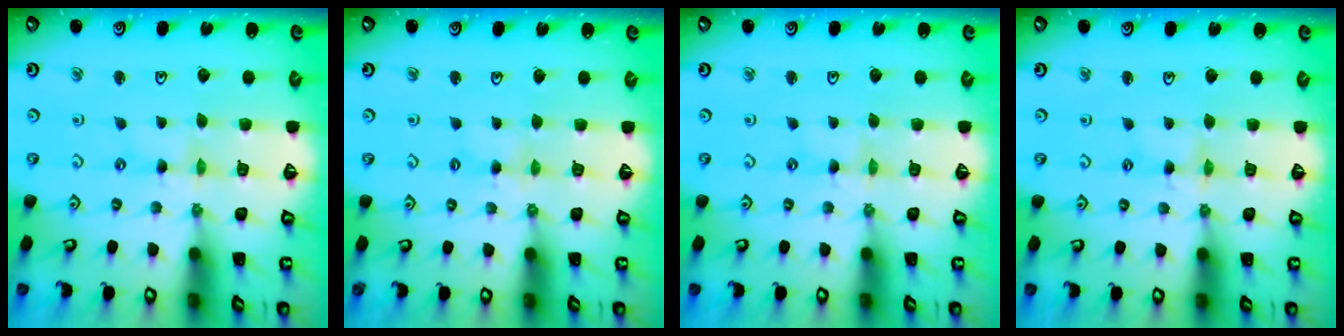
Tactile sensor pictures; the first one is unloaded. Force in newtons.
{"total": 1.8, "press": 1.8, "slide": 0.4}
{"total": 0.0}
{"total": 2.0, "press": 2.0, "slide": 0.3}